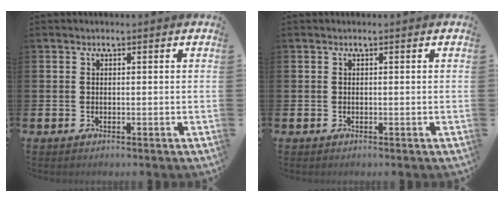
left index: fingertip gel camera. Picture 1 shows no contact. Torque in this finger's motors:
{"motor_torque": [-0.20, 0.13, 0.02, -0.01]}